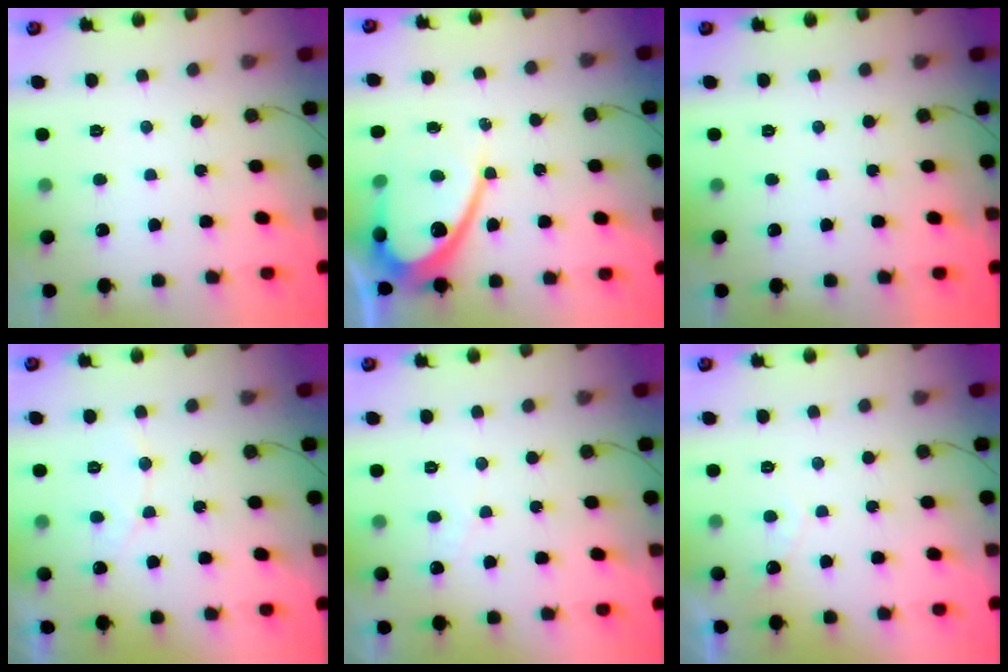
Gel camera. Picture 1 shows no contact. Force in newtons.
{"total": 12.6, "press": 12.6, "slide": 0.9}
{"total": 0.0}
{"total": 4.3, "press": 4.3, "slide": 0.3}
{"total": 2.4, "press": 2.4, "slide": 0.2}
{"total": 3.2, "press": 3.2, "slide": 0.1}